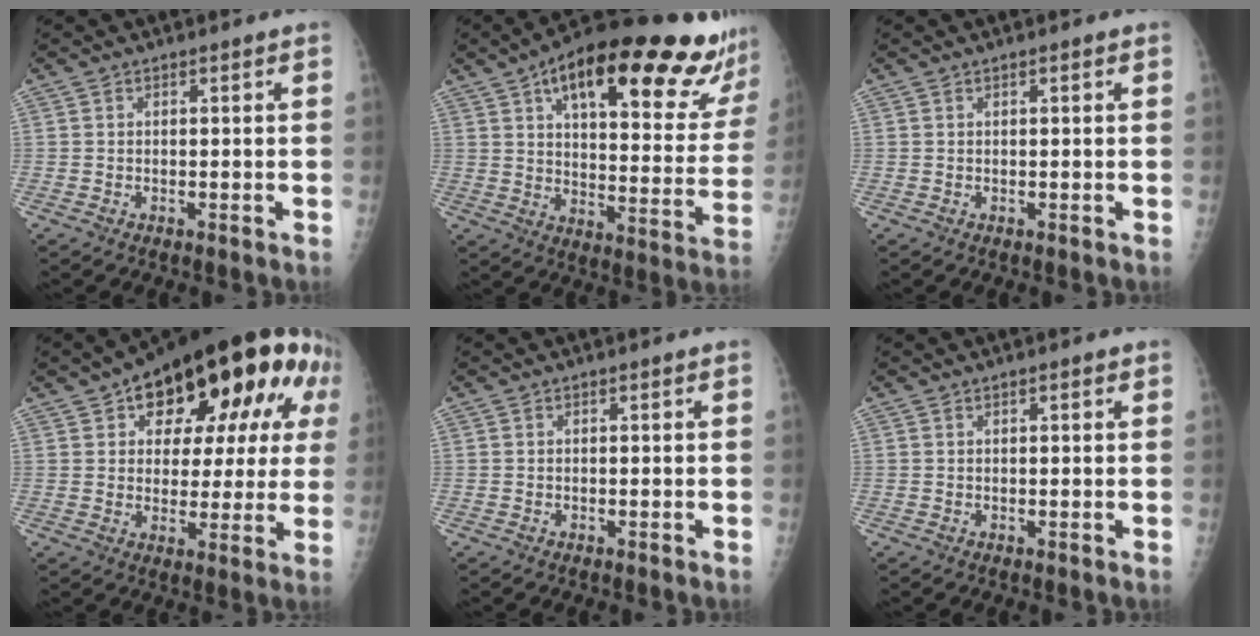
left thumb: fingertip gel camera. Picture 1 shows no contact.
{"total": 29.2, "force": [19.1, 8.8, 20.2], "torque": [-0.260, -0.046, 0.267]}
{"total": 0.6, "force": [0.3, 0.1, 0.5], "torque": [-0.007, 0.001, 0.004]}
{"total": 23.1, "force": [9.9, 11.9, 17.1], "torque": [-0.197, 0.011, 0.135]}
{"total": 0.0}
{"total": 1.0, "force": [0.5, 0.3, 0.8], "torque": [-0.011, 0.000, 0.007]}